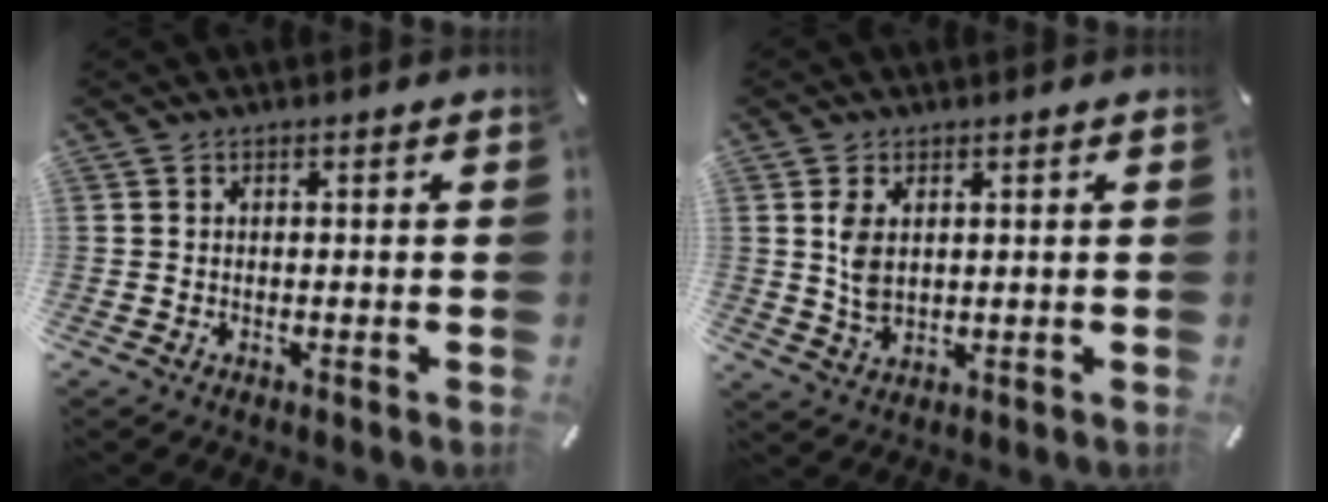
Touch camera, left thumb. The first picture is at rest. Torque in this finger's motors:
{"motor_torque": [1.24, 1.09, 0.72, -0.59, 0.05]}